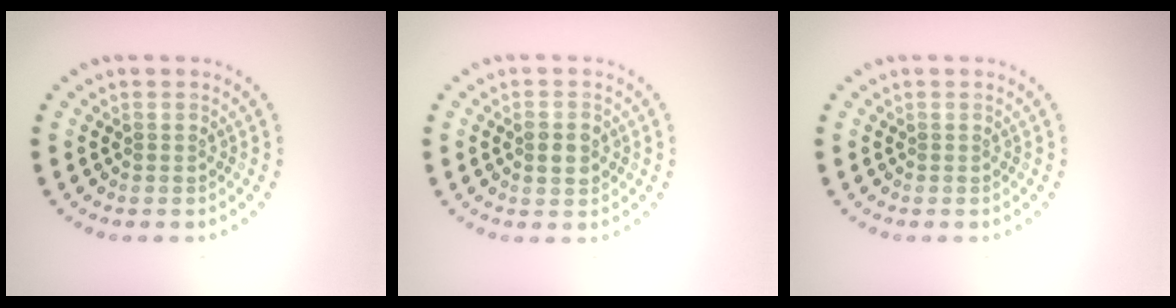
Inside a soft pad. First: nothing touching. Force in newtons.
{"total": 2.4, "press": 2.3, "slide": 0.1}
{"total": 0.0}